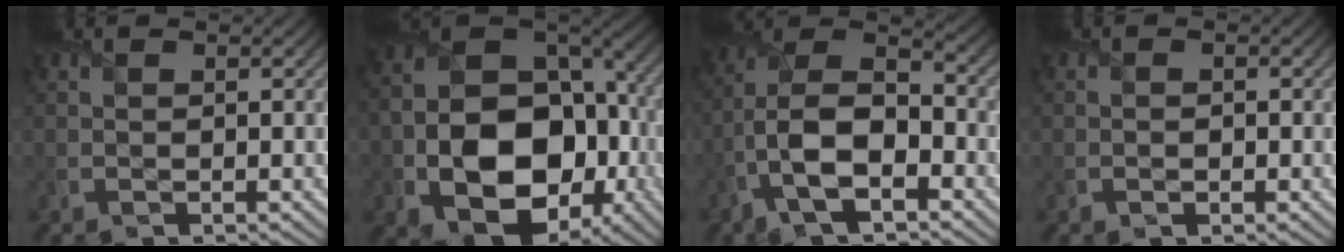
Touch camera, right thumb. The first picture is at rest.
{"total": 17.0, "force": [-4.5, 11.9, 11.3], "torque": [-0.207, -0.054, -0.055]}
{"total": 11.6, "force": [-4.6, 5.7, 9.0], "torque": [-0.194, -0.001, -0.094]}
{"total": 1.0, "force": [-0.3, 0.7, 0.6], "torque": [-0.006, 0.000, -0.002]}